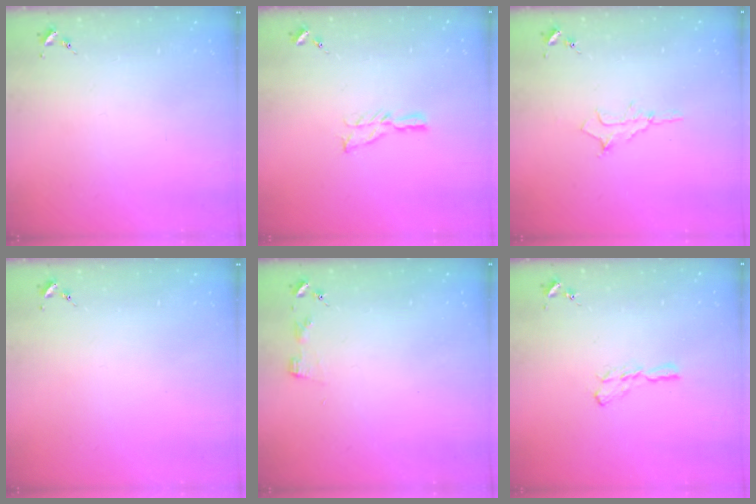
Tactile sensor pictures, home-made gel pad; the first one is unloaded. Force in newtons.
{"total": 5.8, "press": 5.8, "slide": 0.5}
{"total": 6.2, "press": 6.1, "slide": 0.8}
{"total": 0.0}
{"total": 2.9, "press": 2.9, "slide": 0.3}
{"total": 5.8, "press": 5.8, "slide": 0.5}